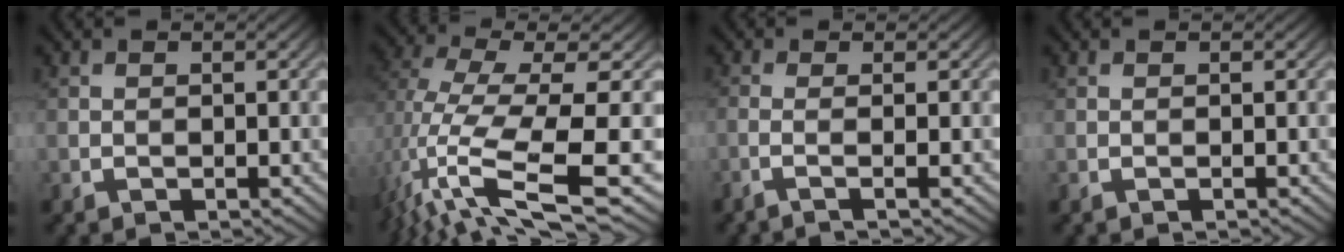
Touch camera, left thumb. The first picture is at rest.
{"total": 10.3, "force": [-3.3, 2.7, 9.4], "torque": [-0.200, -0.006, -0.050]}
{"total": 1.8, "force": [-0.4, 0.2, 1.7], "torque": [-0.020, 0.005, -0.025]}
{"total": 0.0}